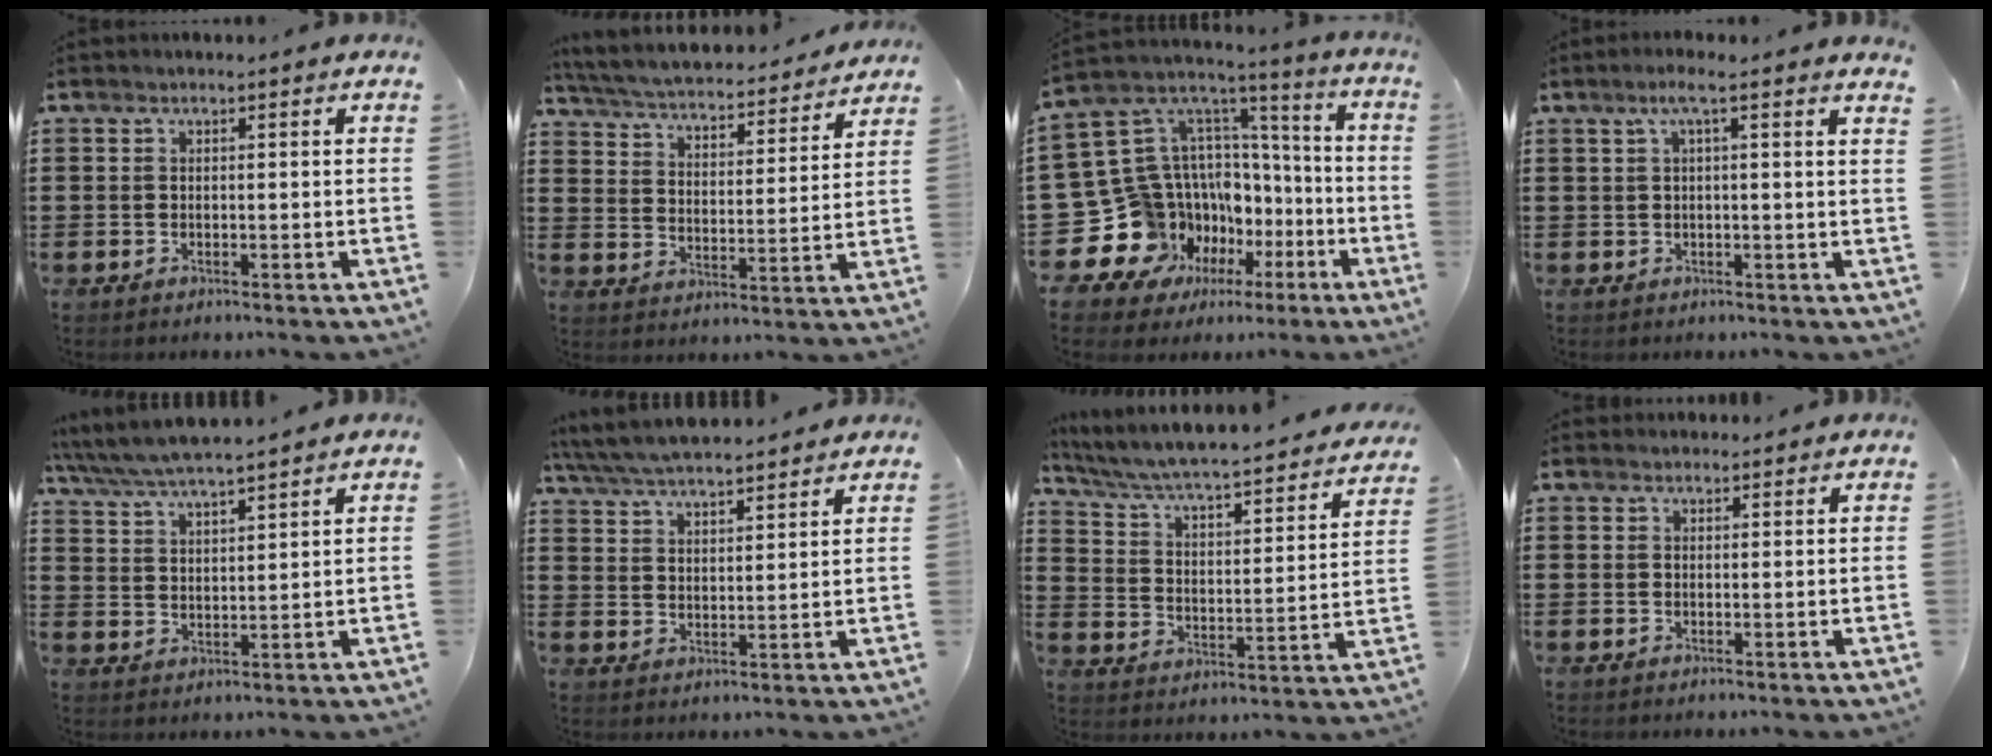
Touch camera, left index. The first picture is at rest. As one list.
[{"total": 4.2, "force": [4.1, 0.0, 0.9], "torque": [-0.042, -0.035, 0.061]}, {"total": 16.1, "force": [-5.7, 14.1, 5.1], "torque": [-0.149, -0.045, -0.046]}, {"total": 2.9, "force": [1.6, -0.4, 2.4], "torque": [-0.050, -0.002, 0.027]}, {"total": 5.3, "force": [5.1, 0.2, 1.6], "torque": [-0.051, -0.025, 0.087]}, {"total": 5.7, "force": [5.6, 0.6, 1.2], "torque": [-0.049, -0.024, 0.099]}, {"total": 3.9, "force": [3.5, 0.2, 1.9], "torque": [-0.057, -0.042, 0.047]}, {"total": 1.5, "force": [1.5, 0.4, -0.1], "torque": [-0.003, 0.002, 0.030]}]